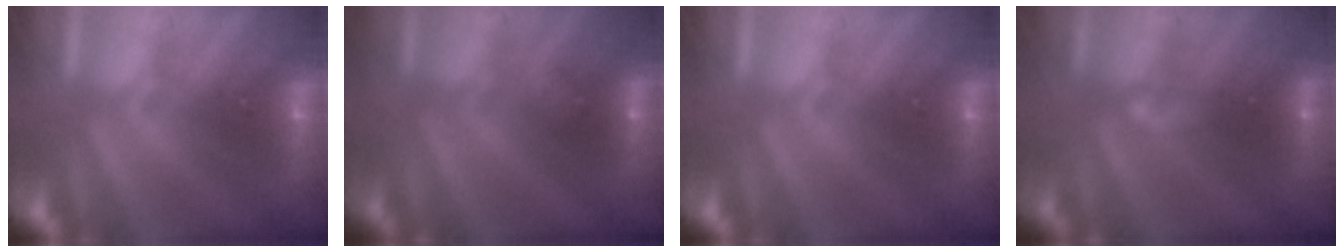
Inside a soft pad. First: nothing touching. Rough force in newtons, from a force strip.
{"total": 2.3}
{"total": 0.0}
{"total": 2.3}